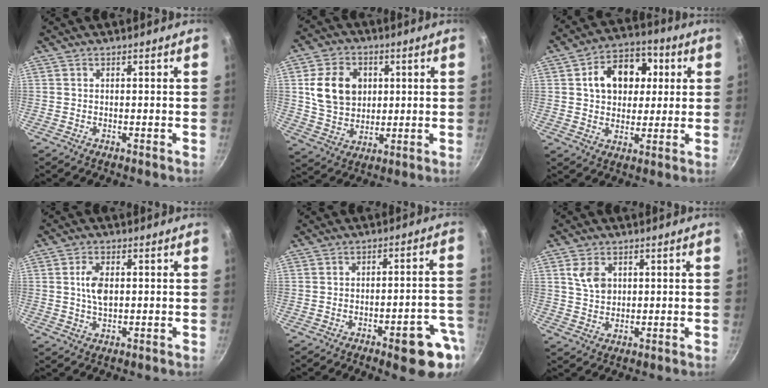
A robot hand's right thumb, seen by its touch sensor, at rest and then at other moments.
{"total": 12.9, "force": [2.5, 10.4, 7.3], "torque": [-0.099, -0.003, 0.051]}
{"total": 13.4, "force": [3.1, 9.6, 8.8], "torque": [-0.097, 0.010, 0.045]}
{"total": 5.2, "force": [0.7, 2.8, 4.2], "torque": [-0.082, -0.001, 0.013]}
{"total": 11.9, "force": [-5.6, 3.1, 10.0], "torque": [-0.110, 0.036, -0.064]}
{"total": 5.3, "force": [1.9, 3.9, 3.0], "torque": [-0.038, -0.009, 0.039]}